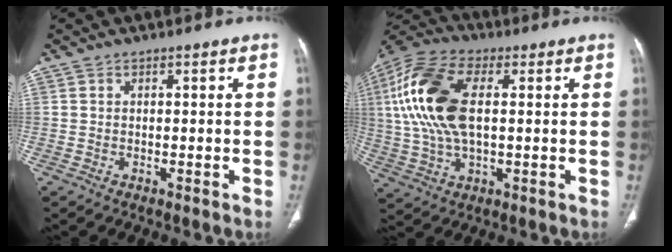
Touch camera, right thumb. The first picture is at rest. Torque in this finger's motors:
{"motor_torque": [1.63, 2.46, 1.84, 0.29, 0.56]}